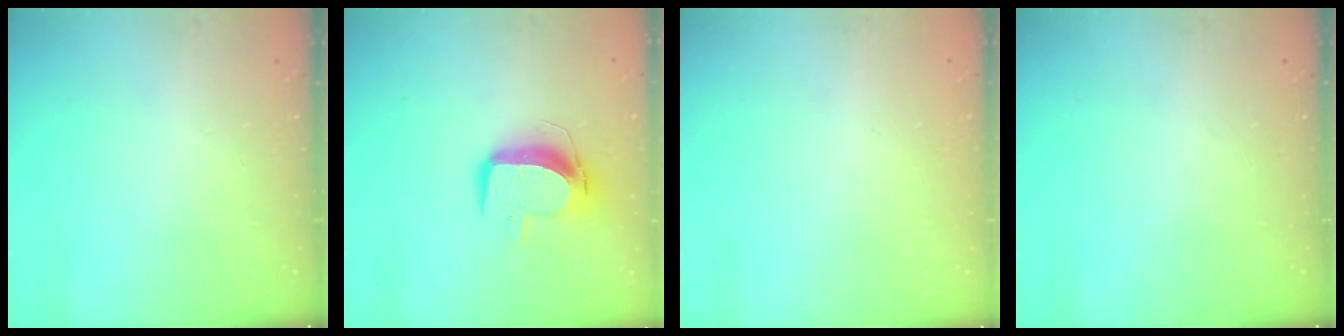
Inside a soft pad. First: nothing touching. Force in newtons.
{"total": 11.1, "press": 11.0, "slide": 1.2}
{"total": 0.0}
{"total": 0.0}